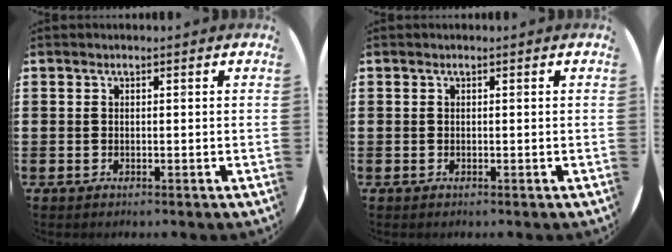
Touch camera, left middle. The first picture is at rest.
{"total": 0.0}